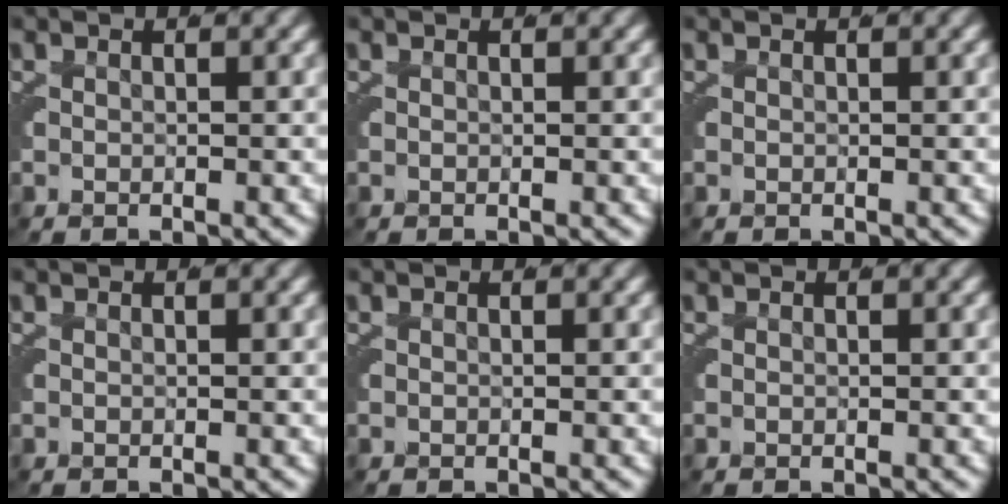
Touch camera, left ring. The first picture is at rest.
{"total": 0.0}
{"total": 0.0}
{"total": 0.0}
{"total": 0.0}
{"total": 0.0}